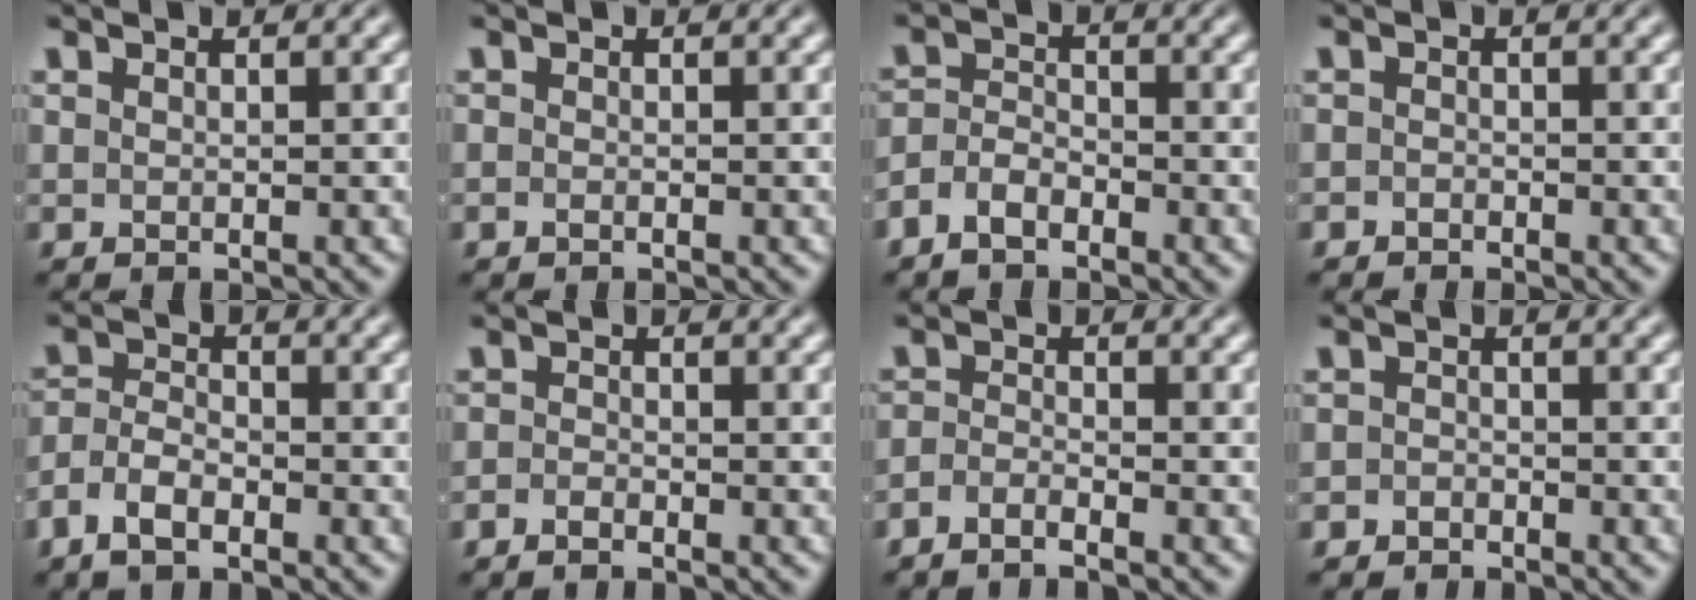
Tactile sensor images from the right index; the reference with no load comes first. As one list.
[{"total": 0.7, "force": [-0.6, -0.3, 0.1], "torque": [0.000, -0.003, -0.010]}, {"total": 3.5, "force": [-2.5, 2.0, 1.3], "torque": [-0.023, -0.012, -0.041]}, {"total": 1.2, "force": [-1.1, -0.2, -0.4], "torque": [0.008, -0.012, -0.013]}, {"total": 3.6, "force": [-2.2, 2.1, 1.8], "torque": [-0.044, -0.016, -0.033]}, {"total": 1.3, "force": [-1.3, -0.1, 0.0], "torque": [0.001, -0.010, -0.022]}, {"total": 2.2, "force": [-2.1, -0.1, 0.5], "torque": [-0.009, -0.011, -0.037]}, {"total": 1.8, "force": [-1.7, 0.3, -0.5], "torque": [0.009, -0.015, -0.024]}]